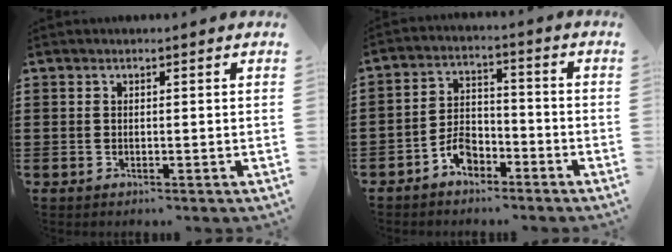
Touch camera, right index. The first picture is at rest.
{"total": 4.9, "force": [-3.3, 2.7, 2.3], "torque": [-0.047, 0.011, -0.065]}